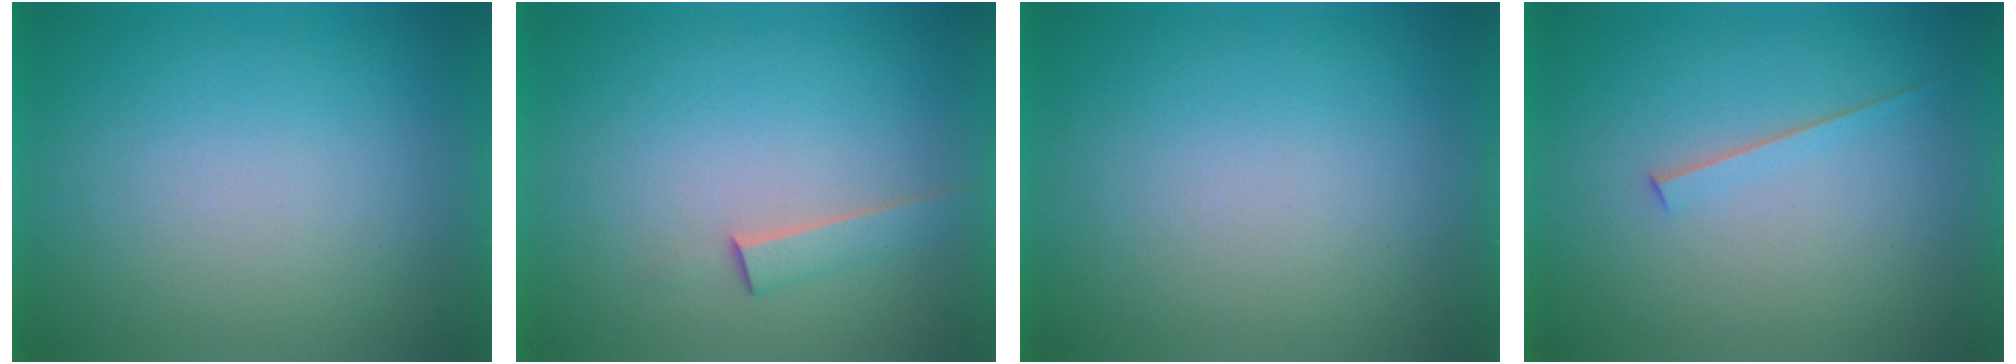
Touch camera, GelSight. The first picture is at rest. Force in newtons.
{"total": 1.8}
{"total": 1.2}
{"total": 1.5}